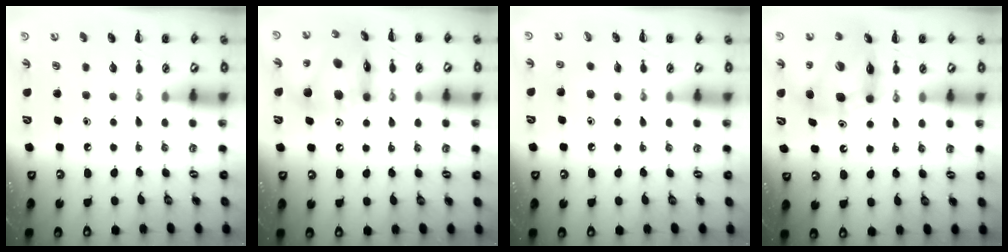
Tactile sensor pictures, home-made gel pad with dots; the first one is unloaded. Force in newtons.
{"total": 14.8, "press": 14.2, "slide": 4.2}
{"total": 2.4, "press": 2.3, "slide": 0.9}
{"total": 10.6, "press": 10.3, "slide": 2.6}